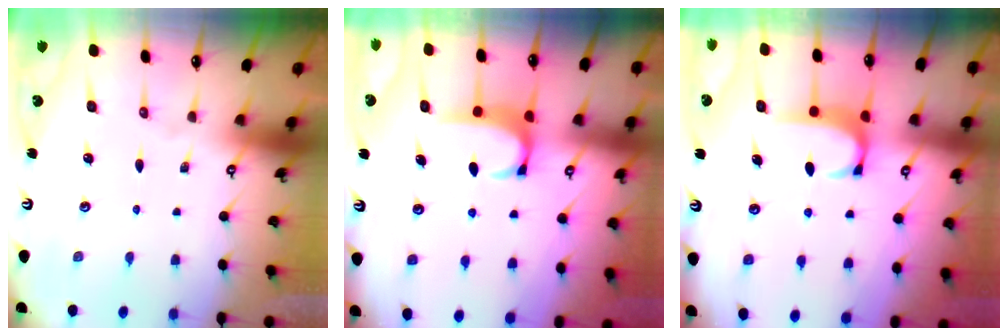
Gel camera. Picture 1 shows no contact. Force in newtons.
{"total": 2.0, "press": 1.9, "slide": 0.5}
{"total": 1.9, "press": 1.9, "slide": 0.5}